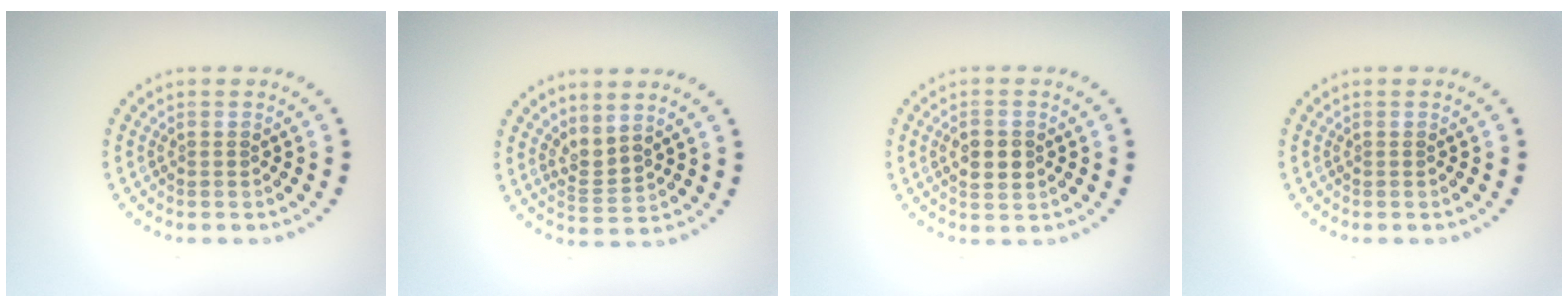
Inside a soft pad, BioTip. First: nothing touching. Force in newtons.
{"total": 2.2, "press": 1.5, "slide": 1.6}
{"total": 2.6, "press": 2.6, "slide": 0.2}
{"total": 0.0}